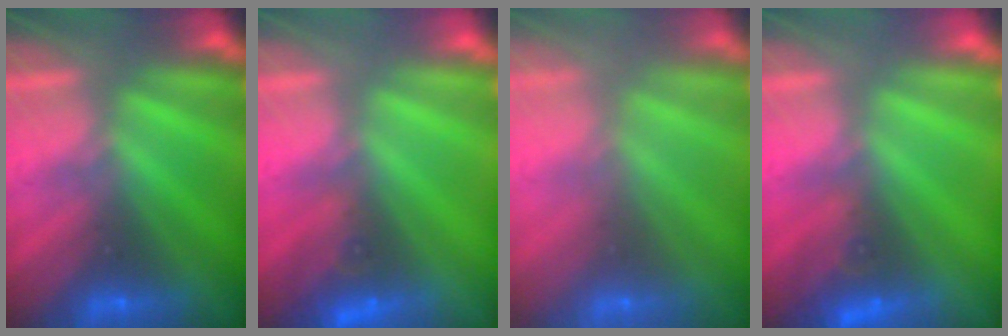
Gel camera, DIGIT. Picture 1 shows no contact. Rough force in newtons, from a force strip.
{"total": 2.6}
{"total": 8.7}
{"total": 2.6}